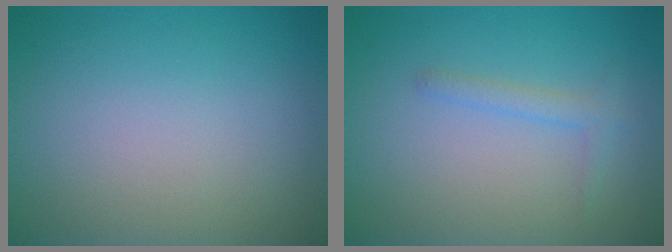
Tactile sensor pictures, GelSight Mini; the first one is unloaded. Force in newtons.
{"total": 1.3, "press": 1.3, "slide": 0.0}